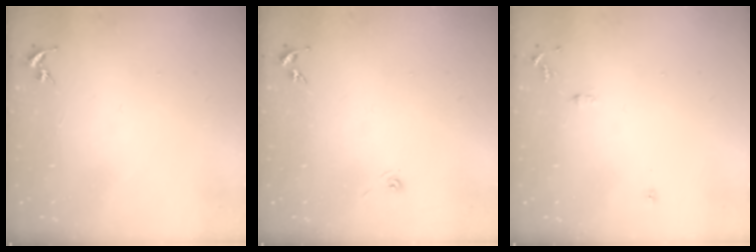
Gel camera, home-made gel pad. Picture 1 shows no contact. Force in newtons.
{"total": 3.3, "press": 2.7, "slide": 2.0}
{"total": 6.1, "press": 6.1, "slide": 0.7}